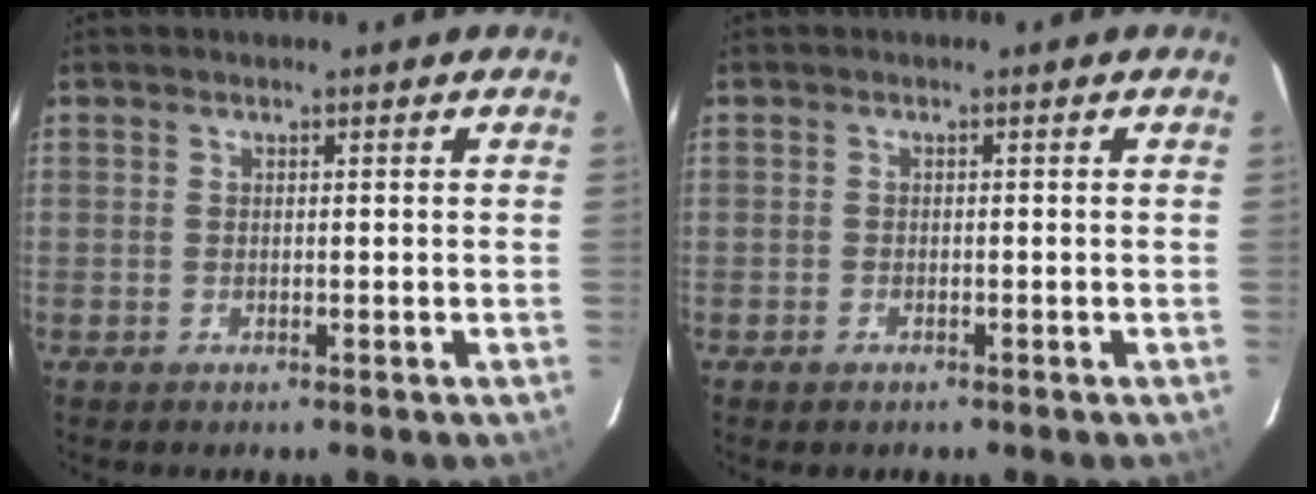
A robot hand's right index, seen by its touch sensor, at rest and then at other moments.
{"total": 1.1, "force": [-0.8, 0.7, 0.2], "torque": [-0.007, 0.001, -0.013]}